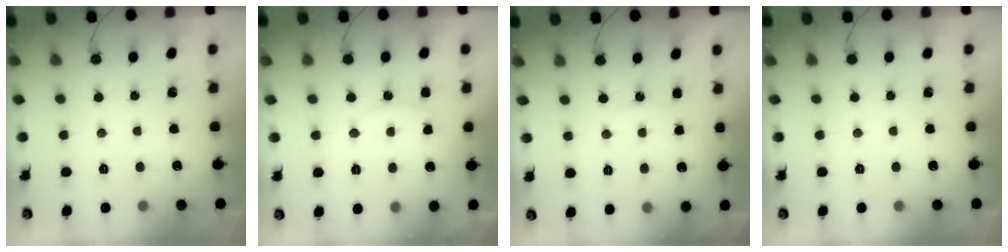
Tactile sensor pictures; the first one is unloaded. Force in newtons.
{"total": 7.2, "press": 7.2, "slide": 0.4}
{"total": 5.0, "press": 5.0, "slide": 0.6}
{"total": 0.0}